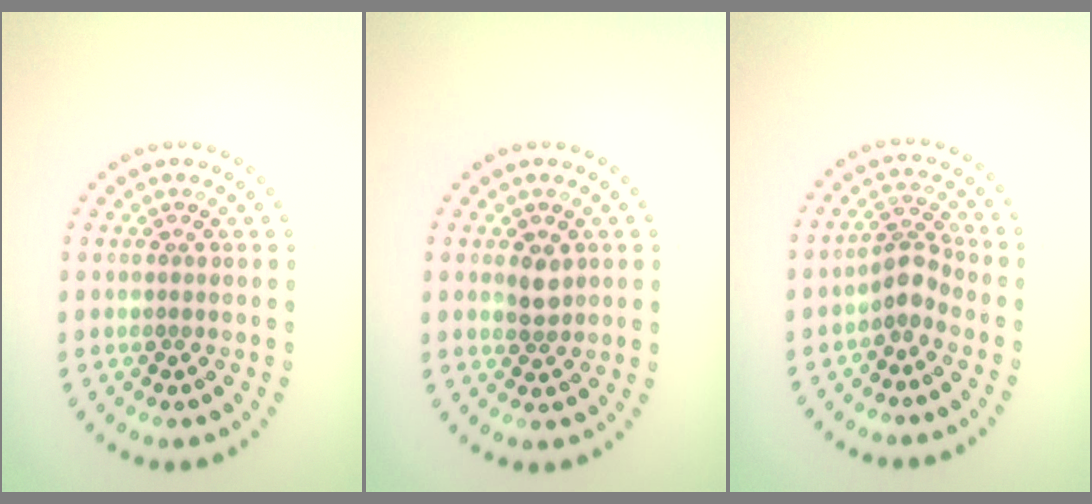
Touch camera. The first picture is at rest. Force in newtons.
{"total": 1.8, "press": 1.7, "slide": 0.6}
{"total": 2.4, "press": 1.8, "slide": 1.6}